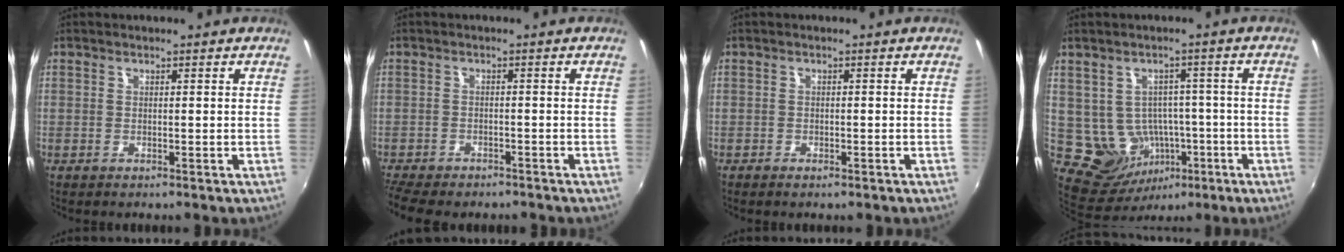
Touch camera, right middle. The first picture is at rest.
{"total": 7.9, "force": [-6.8, 2.2, 3.2], "torque": [-0.086, -0.030, -0.112]}
{"total": 0.9, "force": [-0.4, 0.6, 0.6], "torque": [-0.013, -0.004, -0.009]}
{"total": 10.3, "force": [-2.1, 9.3, 4.0], "torque": [-0.092, 0.009, 0.002]}